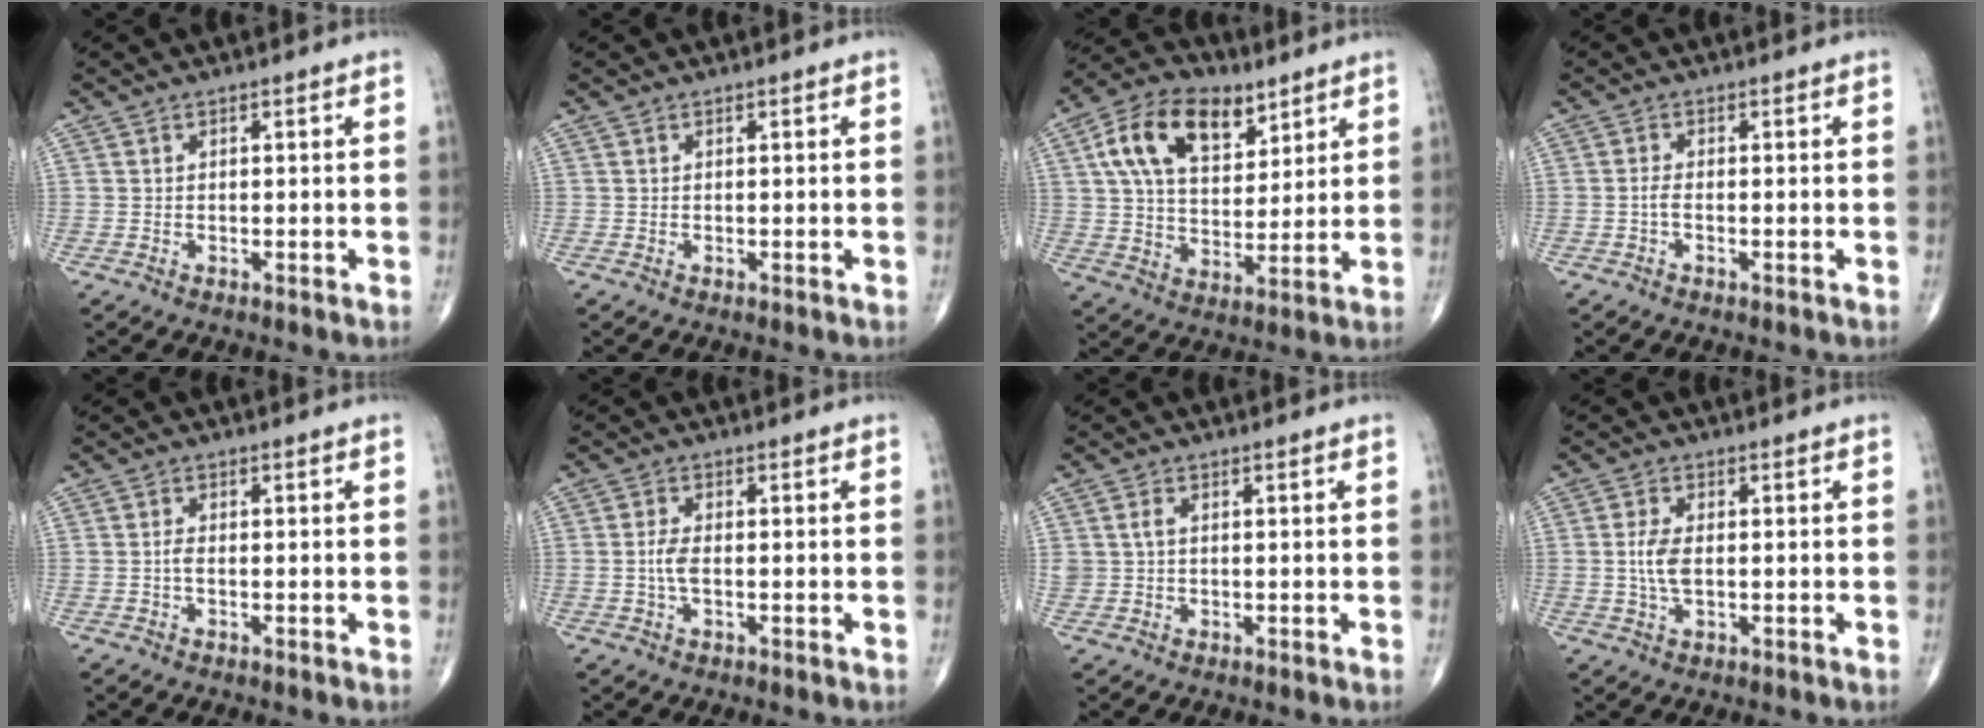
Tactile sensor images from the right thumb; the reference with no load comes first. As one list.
[{"total": 0.0}, {"total": 16.6, "force": [7.6, 9.8, 11.1], "torque": [-0.167, -0.011, 0.136]}, {"total": 1.6, "force": [-0.5, 0.5, 1.4], "torque": [-0.031, 0.002, -0.013]}, {"total": 1.2, "force": [-0.4, 0.5, 1.1], "torque": [-0.018, 0.001, -0.009]}, {"total": 3.0, "force": [-0.5, 1.3, 2.6], "torque": [-0.059, 0.006, -0.012]}, {"total": 2.1, "force": [0.3, 1.5, 1.5], "torque": [-0.033, 0.003, 0.006]}, {"total": 4.5, "force": [-0.2, 2.1, 3.9], "torque": [-0.088, 0.001, -0.006]}]